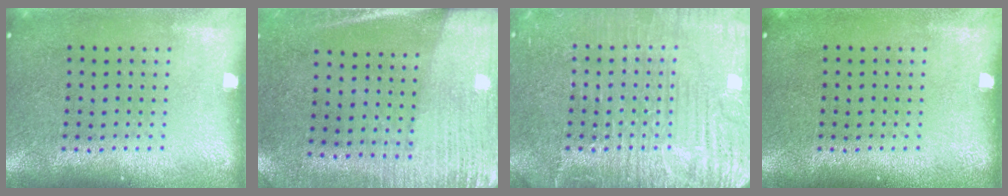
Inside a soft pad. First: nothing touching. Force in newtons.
{"total": 2.8, "press": 2.5, "slide": 1.3}
{"total": 6.0, "press": 6.0, "slide": 0.7}
{"total": 0.0}